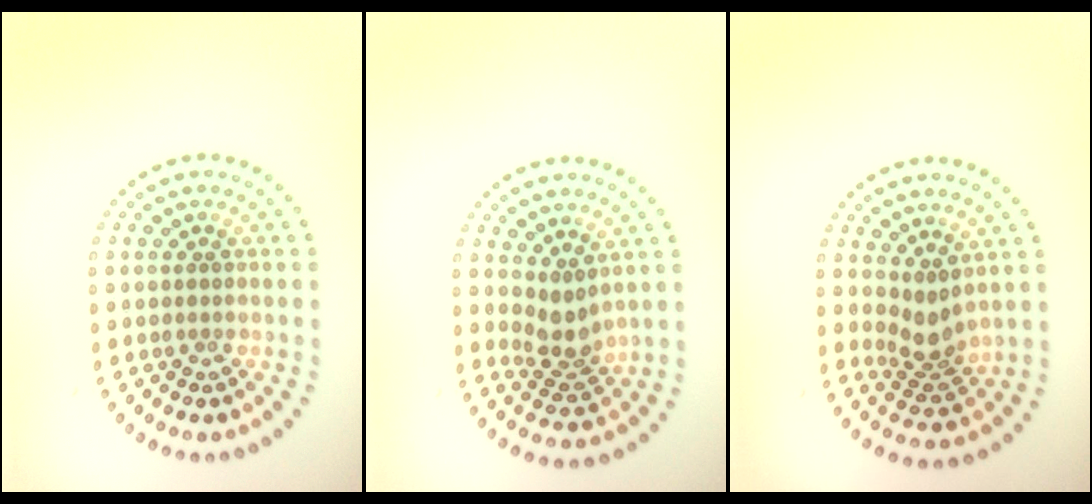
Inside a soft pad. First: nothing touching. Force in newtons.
{"total": 2.5, "press": 2.0, "slide": 1.5}
{"total": 2.5, "press": 1.9, "slide": 1.7}